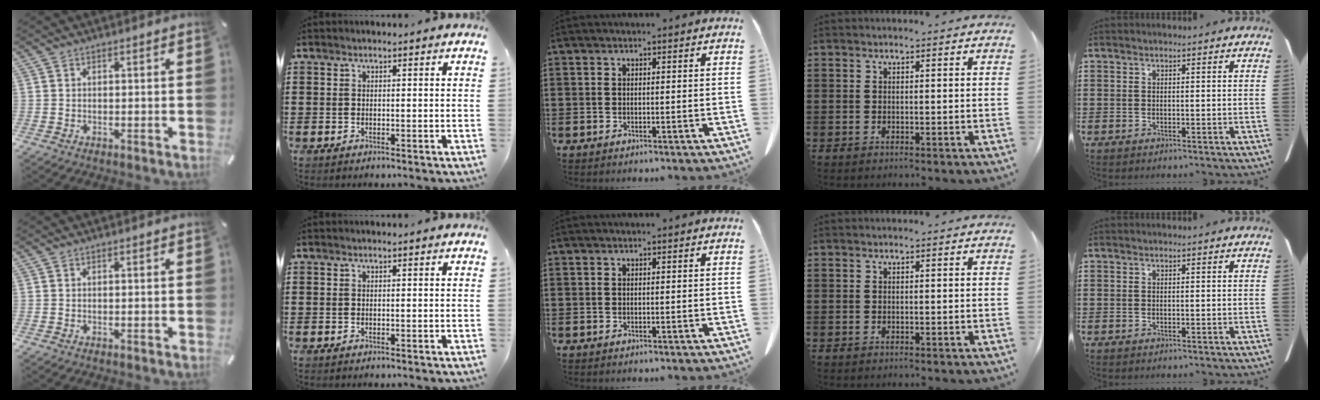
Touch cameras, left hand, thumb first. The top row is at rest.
{}